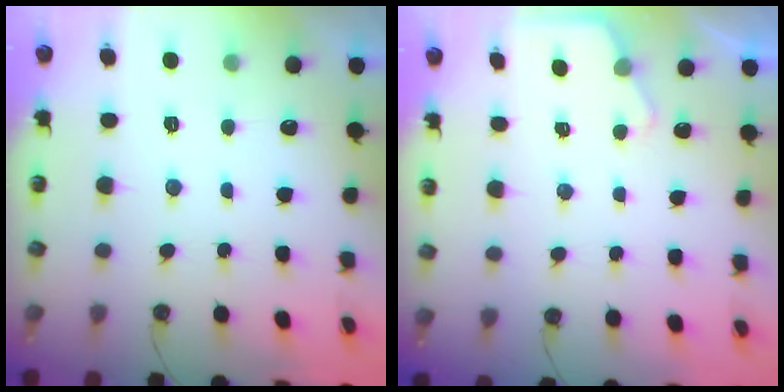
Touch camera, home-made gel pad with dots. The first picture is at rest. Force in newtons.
{"total": 2.2, "press": 2.2, "slide": 0.3}